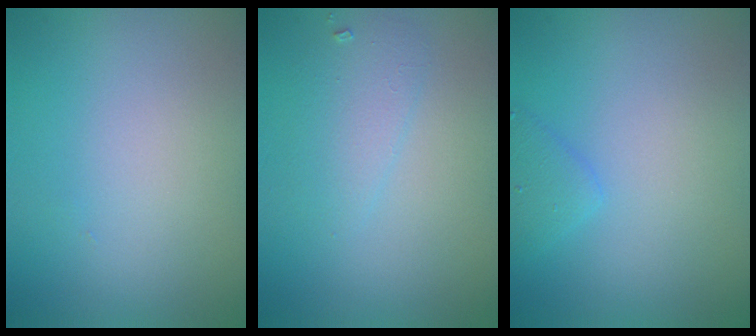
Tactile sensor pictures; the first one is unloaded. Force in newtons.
{"total": 2.0, "press": 2.0, "slide": 0.1}
{"total": 1.5, "press": 1.5, "slide": 0.0}